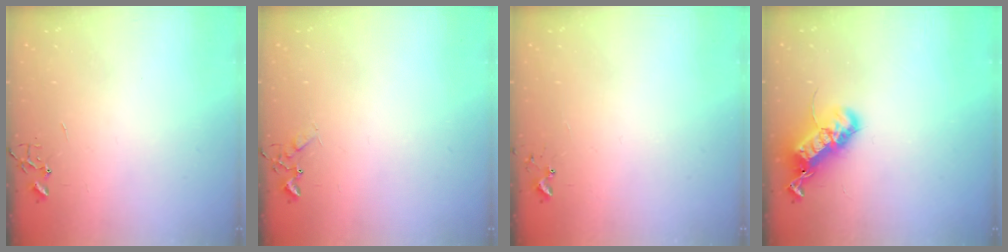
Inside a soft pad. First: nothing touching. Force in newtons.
{"total": 6.1, "press": 6.0, "slide": 0.8}
{"total": 5.5, "press": 5.4, "slide": 0.4}
{"total": 21.0, "press": 21.0, "slide": 0.4}